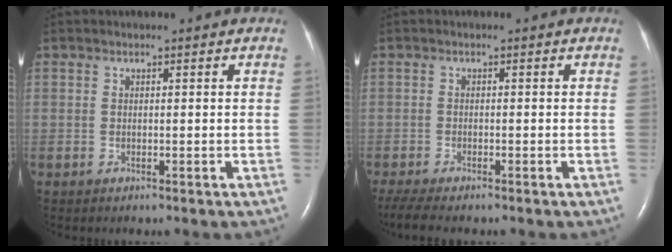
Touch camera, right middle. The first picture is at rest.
{"total": 5.9, "force": [-4.8, 1.0, 3.2], "torque": [-0.063, -0.013, -0.080]}